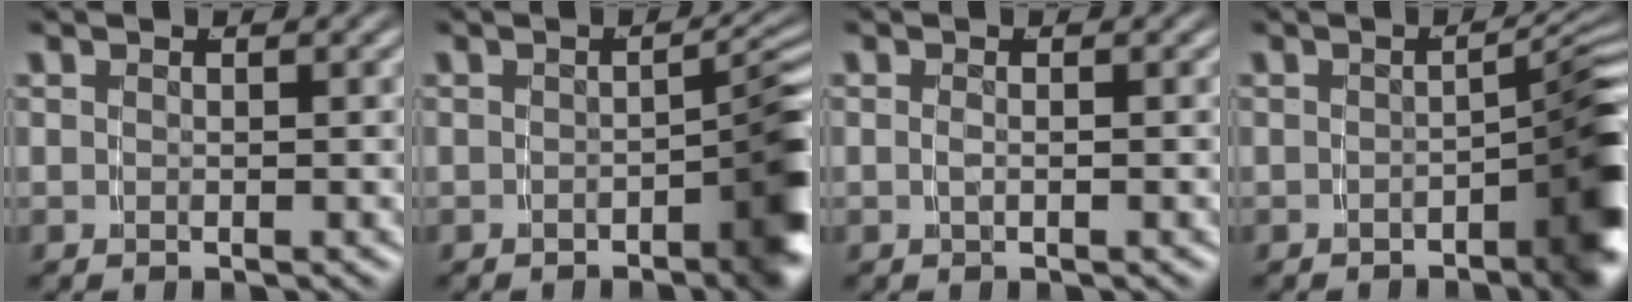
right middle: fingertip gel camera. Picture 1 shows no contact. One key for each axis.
{"total": 4.4, "fx": -1.9, "fy": 1.1, "fz": 3.9, "tx": -0.041, "ty": 0.001, "tz": -0.031}
{"total": 0.8, "fx": -0.3, "fy": -0.5, "fz": 0.5, "tx": -0.013, "ty": -0.004, "tz": 0.000}
{"total": 5.9, "fx": -2.2, "fy": 1.5, "fz": 5.2, "tx": -0.048, "ty": 0.005, "tz": -0.037}